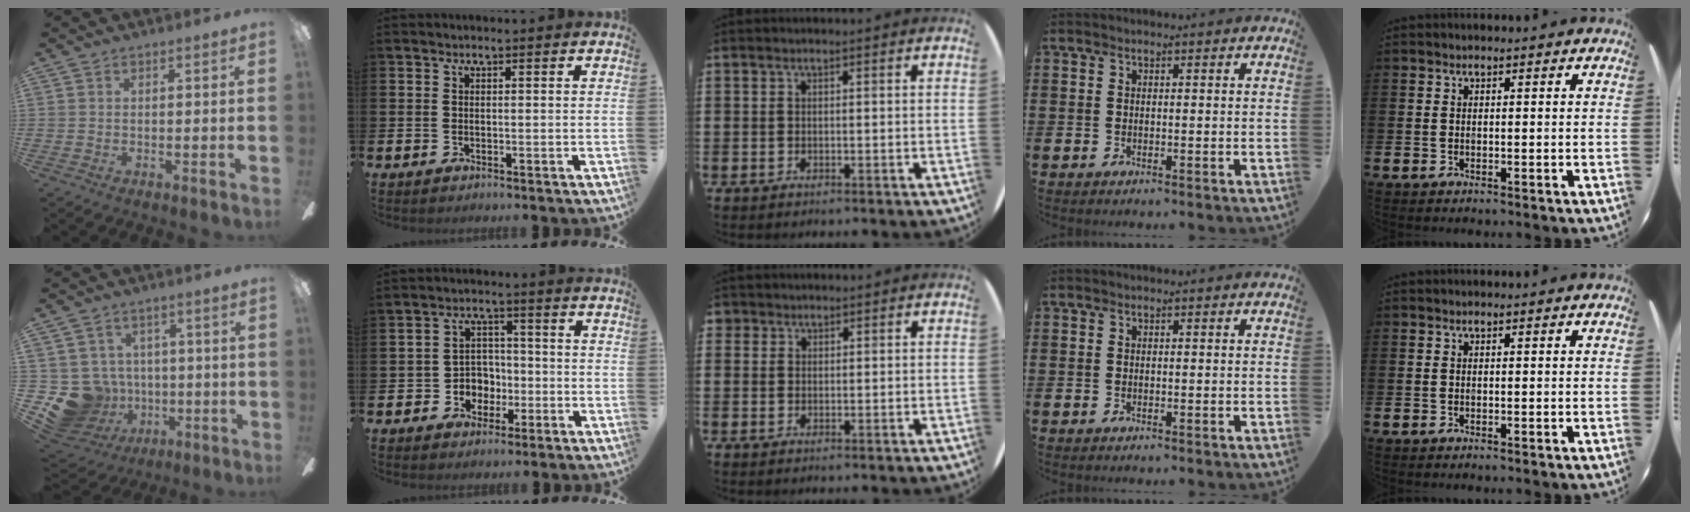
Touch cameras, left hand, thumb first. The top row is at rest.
{"thumb": {"total": 14.0, "force": [-3.0, 12.8, 5.0], "torque": [-0.139, 0.012, -0.036]}, "index": {"total": 4.2, "force": [-1.0, 4.0, 0.9], "torque": [-0.029, 0.002, -0.026]}, "middle": {"total": 1.1, "force": [0.9, 0.6, 0.0], "torque": [-0.002, 0.003, 0.019]}}